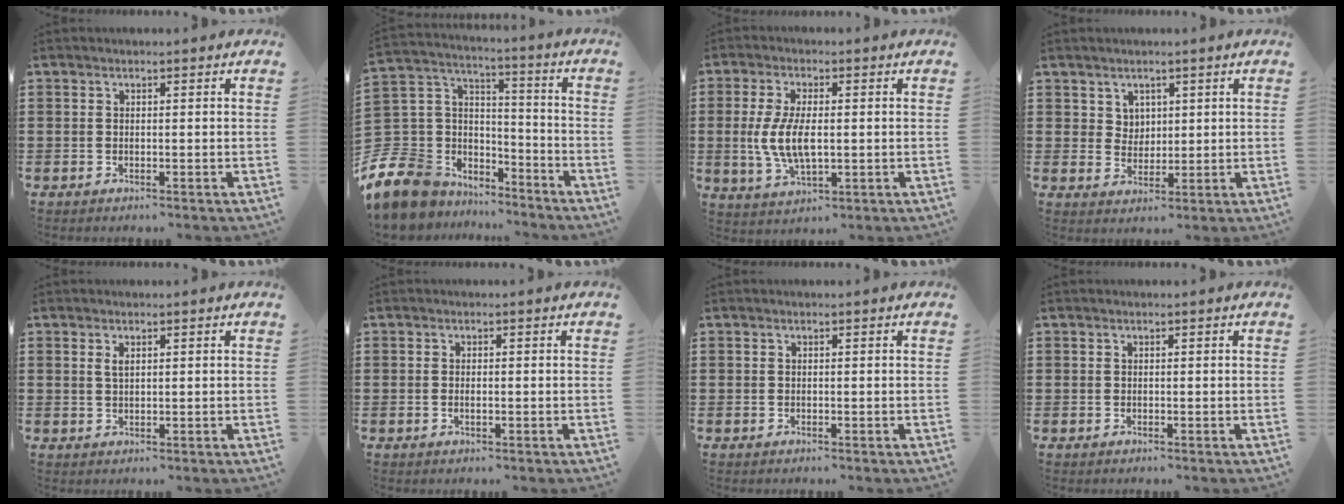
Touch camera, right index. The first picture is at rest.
{"total": 9.7, "force": [-6.2, 7.1, 2.2], "torque": [-0.106, -0.006, -0.123]}
{"total": 7.4, "force": [-0.2, 3.2, 6.6], "torque": [-0.150, -0.003, -0.009]}
{"total": 3.3, "force": [2.0, 2.5, 0.6], "torque": [-0.022, 0.008, 0.039]}
{"total": 1.4, "force": [0.6, 0.5, 1.1], "torque": [-0.024, 0.002, 0.011]}
{"total": 0.9, "force": [-0.2, 0.3, 0.8], "torque": [-0.015, -0.002, -0.003]}
{"total": 0.0}
{"total": 0.0}